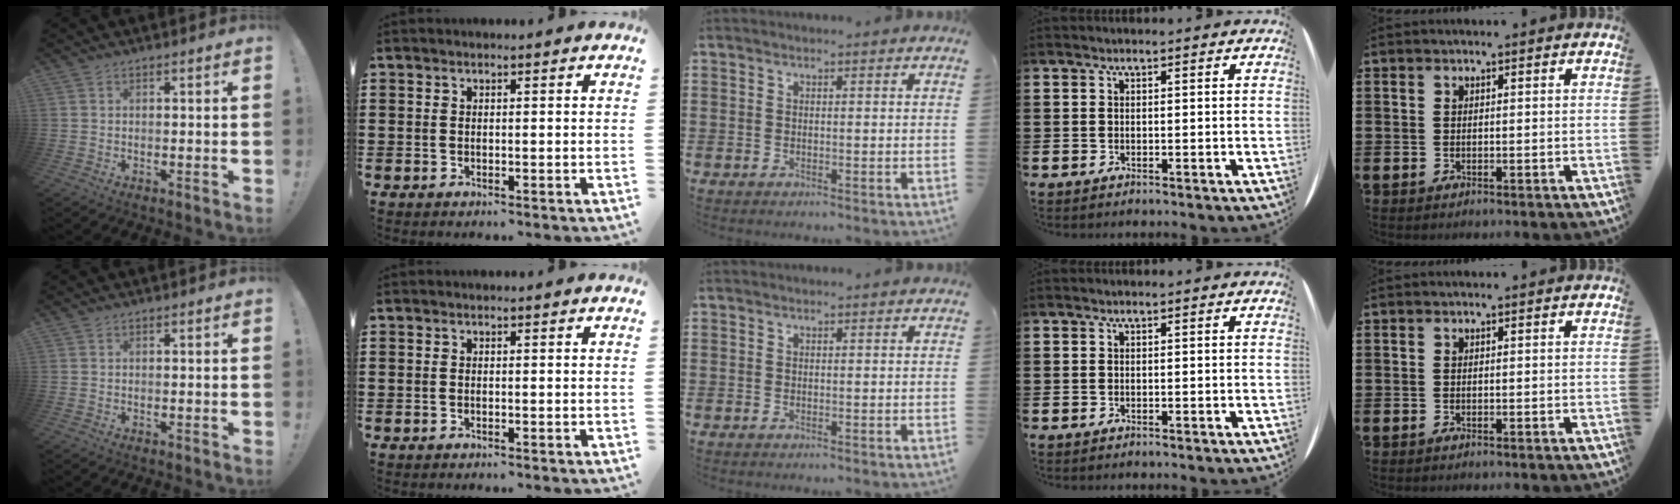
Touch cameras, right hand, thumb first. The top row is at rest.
{}